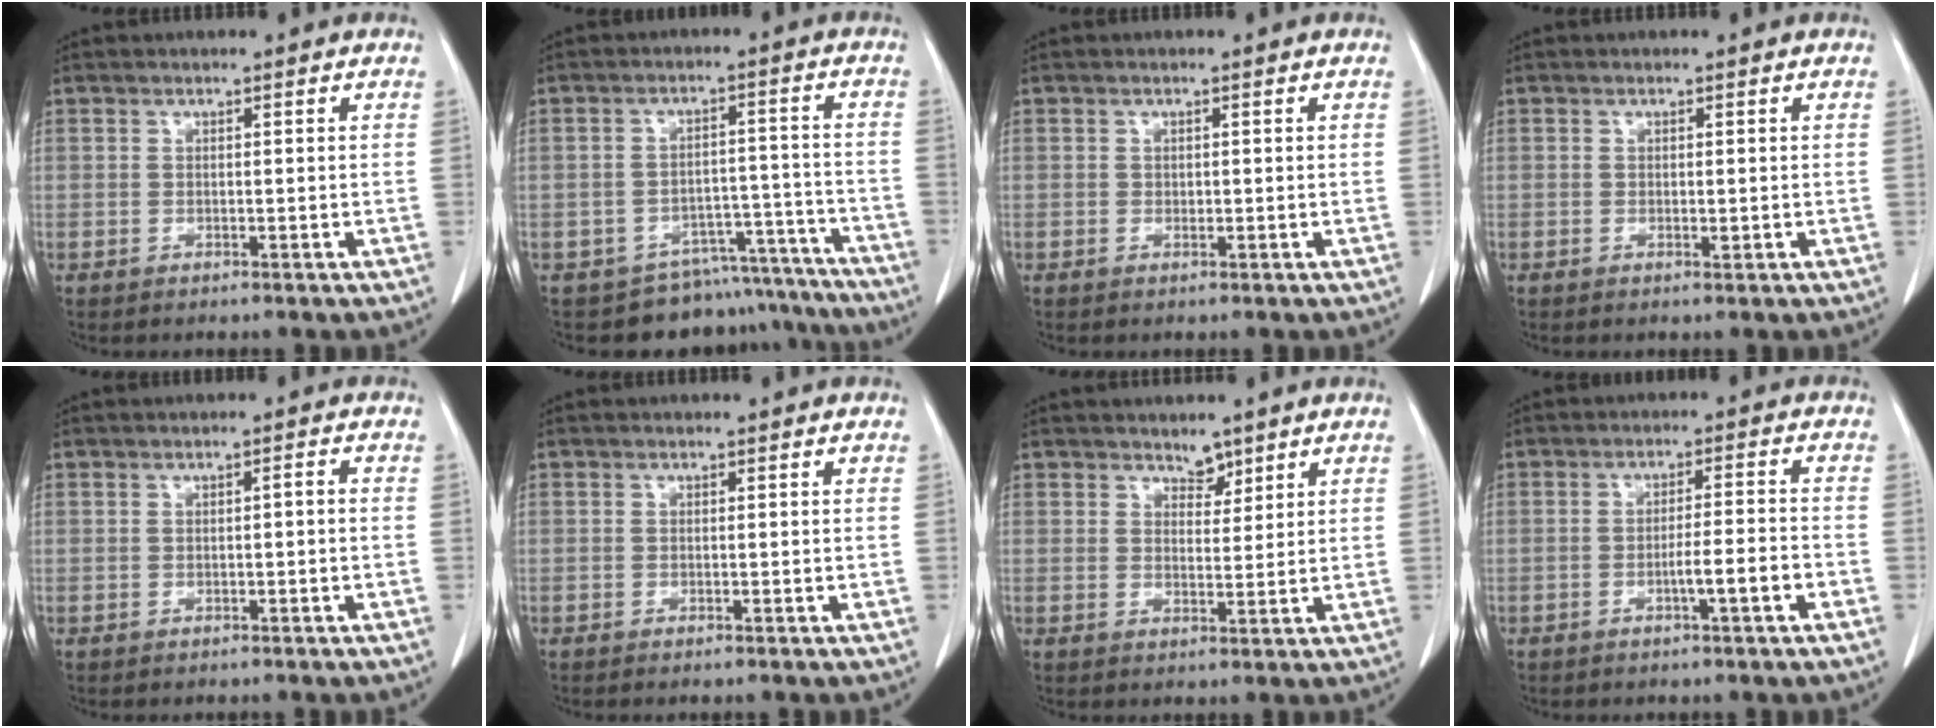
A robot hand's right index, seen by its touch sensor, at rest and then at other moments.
{"total": 11.8, "force": [-10.8, 4.7, -0.4], "torque": [0.036, 0.056, -0.131]}
{"total": 0.5, "force": [0.0, 0.4, 0.3], "torque": [-0.006, 0.001, 0.004]}
{"total": 0.6, "force": [0.0, 0.3, 0.5], "torque": [-0.007, -0.002, 0.003]}
{"total": 0.8, "force": [-0.2, 0.2, 0.7], "torque": [-0.011, 0.003, -0.003]}
{"total": 0.8, "force": [-0.6, 0.1, 0.4], "torque": [-0.008, -0.002, -0.008]}
{"total": 2.5, "force": [2.0, 1.2, 0.7], "torque": [-0.004, -0.004, 0.032]}
{"total": 4.6, "force": [-2.1, -0.1, 4.1], "torque": [-0.060, 0.004, -0.031]}